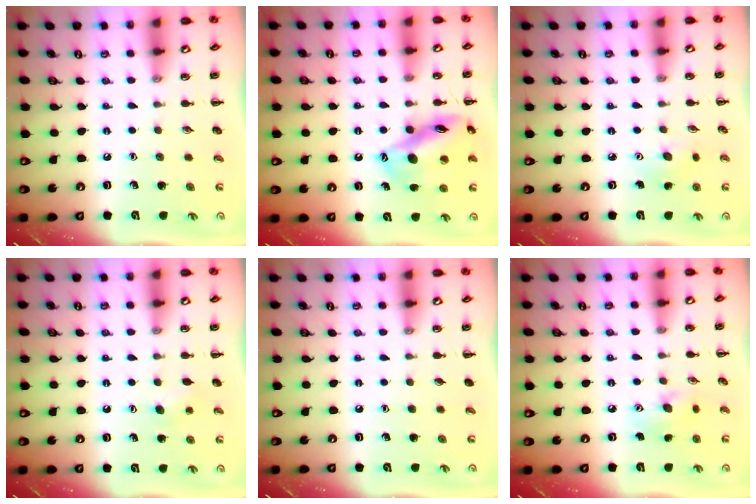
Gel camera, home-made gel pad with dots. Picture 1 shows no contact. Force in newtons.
{"total": 14.5, "press": 14.1, "slide": 3.5}
{"total": 3.2, "press": 3.0, "slide": 0.9}
{"total": 3.0, "press": 2.9, "slide": 0.8}
{"total": 0.0}
{"total": 7.8, "press": 7.8, "slide": 0.6}